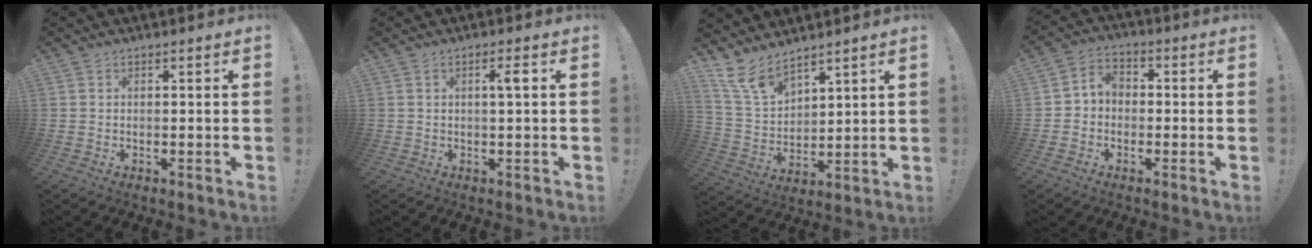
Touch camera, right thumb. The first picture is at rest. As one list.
[{"total": 2.9, "force": [0.5, -0.1, 2.9], "torque": [-0.049, 0.000, 0.001]}, {"total": 10.6, "force": [8.9, 4.0, 4.2], "torque": [-0.097, -0.059, 0.174]}, {"total": 5.2, "force": [-1.5, 4.3, 2.5], "torque": [-0.048, 0.025, -0.023]}]